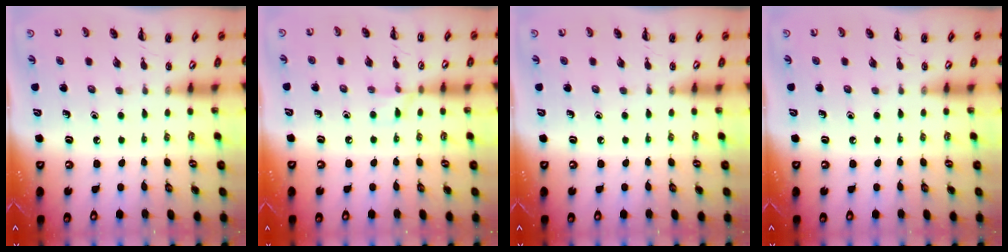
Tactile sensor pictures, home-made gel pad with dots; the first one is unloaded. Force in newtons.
{"total": 5.0, "press": 4.8, "slide": 1.5}
{"total": 0.0}
{"total": 0.0}